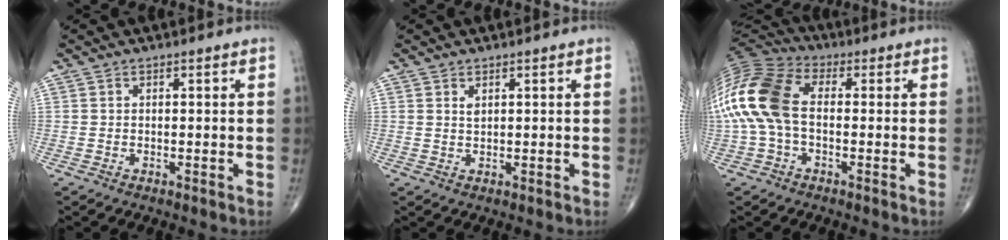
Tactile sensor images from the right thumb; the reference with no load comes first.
{"total": 1.1, "force": [0.7, 0.4, 0.7], "torque": [-0.011, -0.003, 0.014]}
{"total": 18.0, "force": [0.0, 10.9, 14.3], "torque": [-0.334, 0.029, -0.008]}